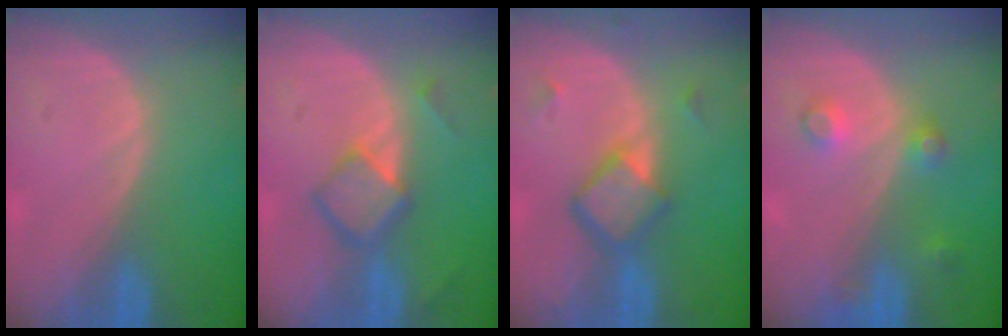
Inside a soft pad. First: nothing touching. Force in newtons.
{"total": 5.7, "press": 4.9, "slide": 3.0}
{"total": 5.9, "press": 5.1, "slide": 2.9}
{"total": 3.5, "press": 3.2, "slide": 1.6}